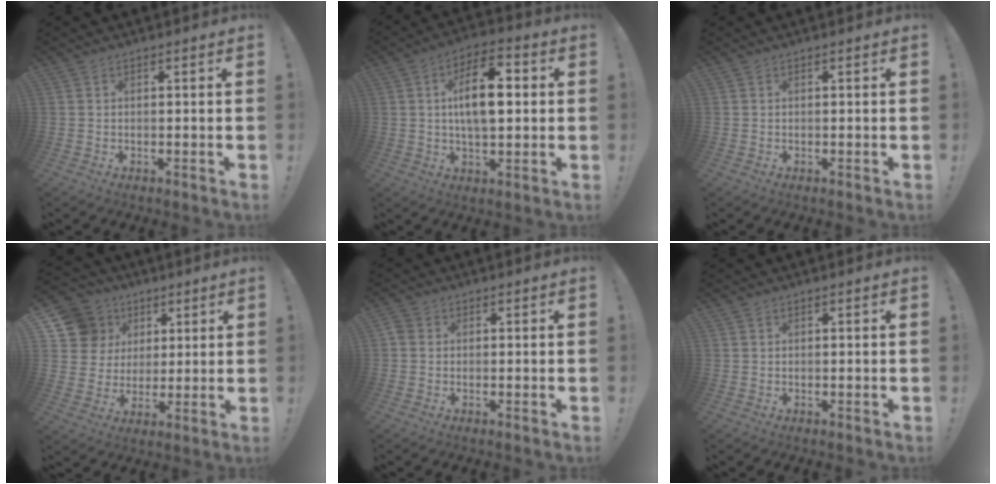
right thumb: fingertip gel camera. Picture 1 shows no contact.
{"total": 13.6, "force": [1.5, 6.9, 11.6], "torque": [-0.192, 0.003, 0.018]}
{"total": 0.0}
{"total": 13.4, "force": [5.3, 11.6, 4.2], "torque": [-0.056, -0.020, 0.117]}
{"total": 2.3, "force": [0.2, 2.0, 1.1], "torque": [-0.023, 0.009, 0.006]}
{"total": 0.0}